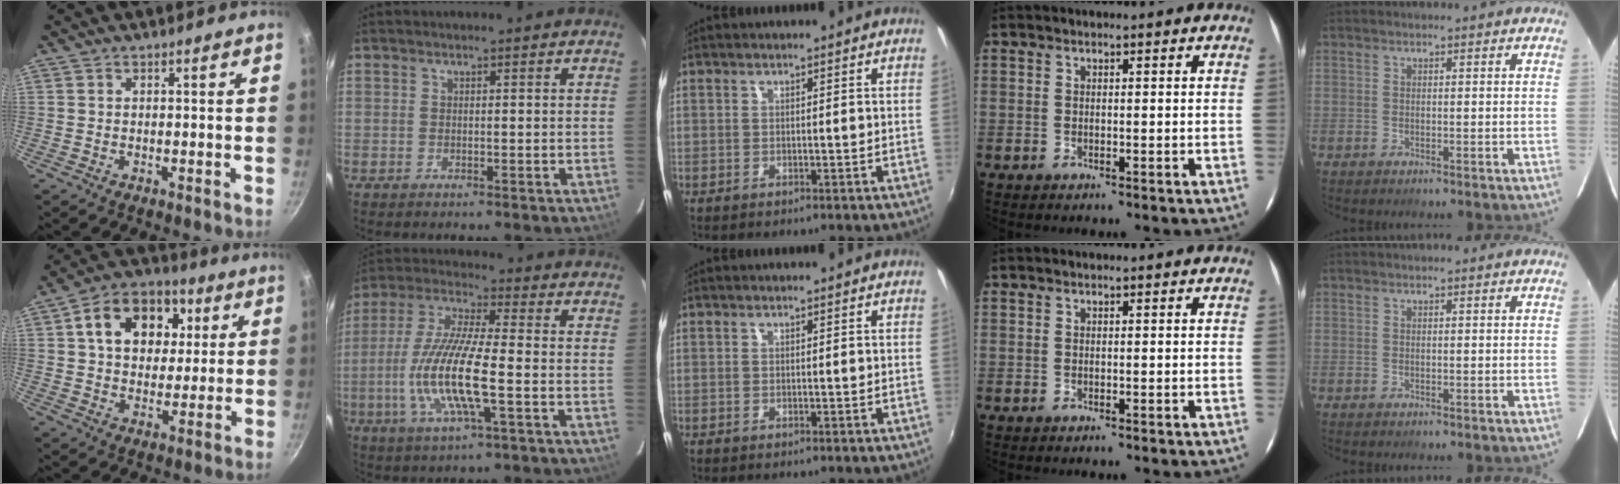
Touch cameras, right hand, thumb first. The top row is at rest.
{"thumb": {"total": 15.4, "force": [4.4, 11.4, 9.4], "torque": [-0.121, 0.010, 0.060]}, "index": {"total": 15.0, "force": [-3.5, 2.7, 14.3], "torque": [-0.294, -0.010, -0.067]}}